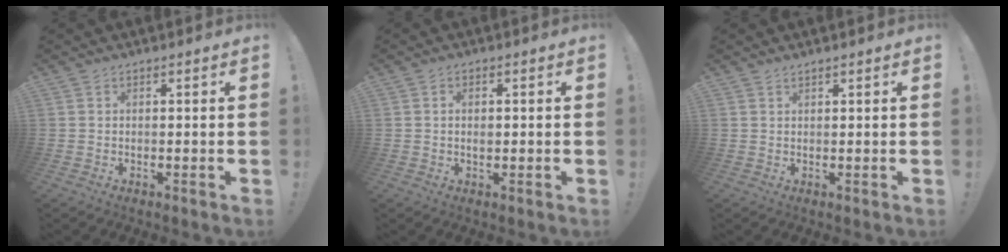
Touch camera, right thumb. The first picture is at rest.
{"total": 1.7, "force": [0.3, 1.1, 1.3], "torque": [-0.017, 0.003, 0.004]}
{"total": 1.0, "force": [0.9, 0.0, 0.5], "torque": [-0.015, 0.002, 0.017]}